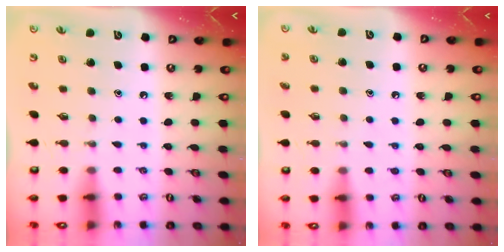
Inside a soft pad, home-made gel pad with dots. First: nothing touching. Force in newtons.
{"total": 4.5, "press": 4.5, "slide": 0.5}